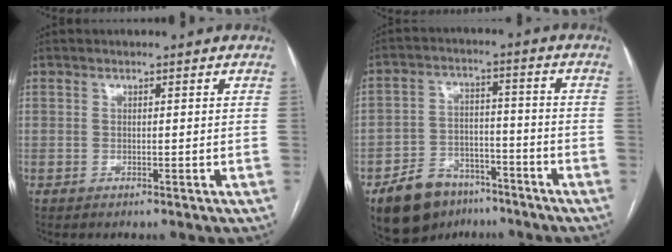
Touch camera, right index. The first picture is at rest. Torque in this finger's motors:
{"motor_torque": [-0.48, -0.47, -0.29, -0.14]}